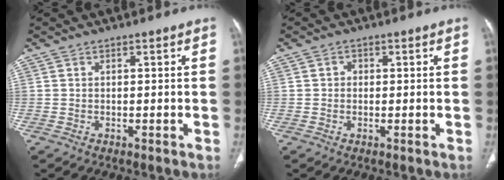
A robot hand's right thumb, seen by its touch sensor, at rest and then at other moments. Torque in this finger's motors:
{"motor_torque": [-0.43, 0.19, 0.02, 0.03, 0.05]}